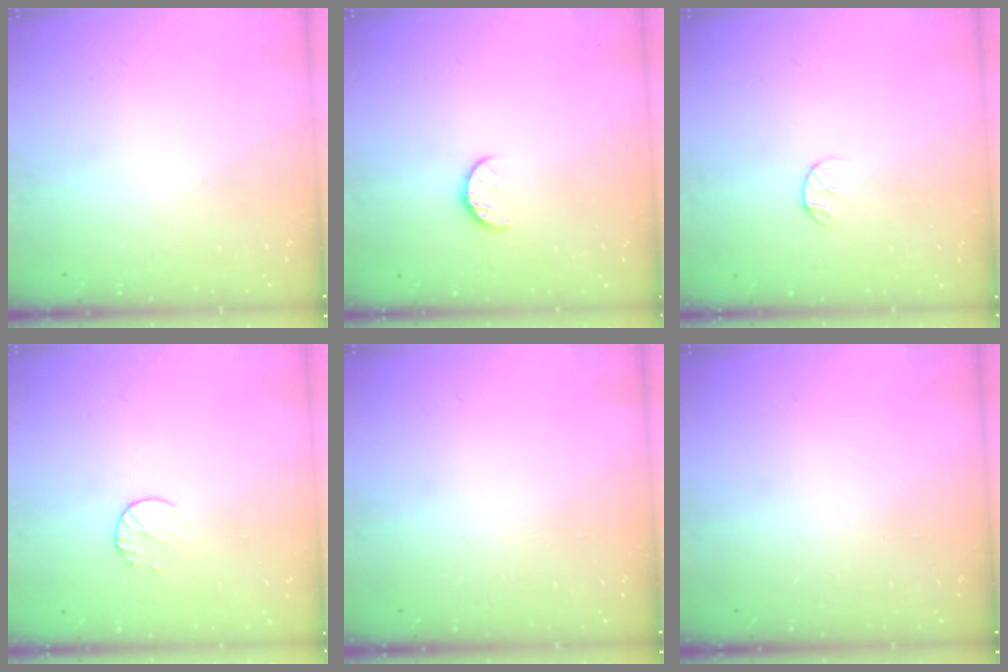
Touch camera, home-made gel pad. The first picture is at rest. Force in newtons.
{"total": 7.0, "press": 6.9, "slide": 0.5}
{"total": 5.1, "press": 5.1, "slide": 0.4}
{"total": 6.7, "press": 6.6, "slide": 0.6}
{"total": 0.0}
{"total": 0.0}